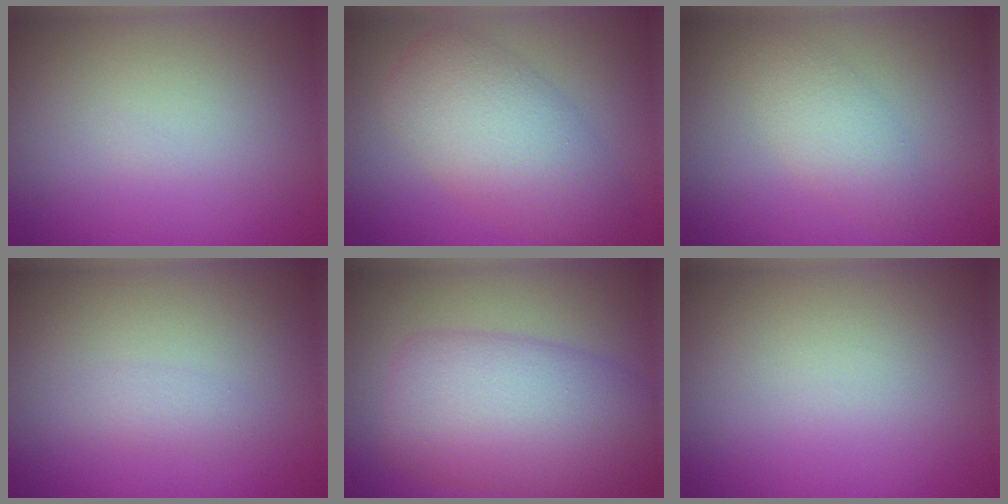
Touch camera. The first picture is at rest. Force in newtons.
{"total": 6.5, "press": 6.5, "slide": 0.1}
{"total": 2.5, "press": 2.5, "slide": 0.2}
{"total": 1.0, "press": 1.0, "slide": 0.1}
{"total": 9.2, "press": 9.2, "slide": 0.1}
{"total": 0.0}